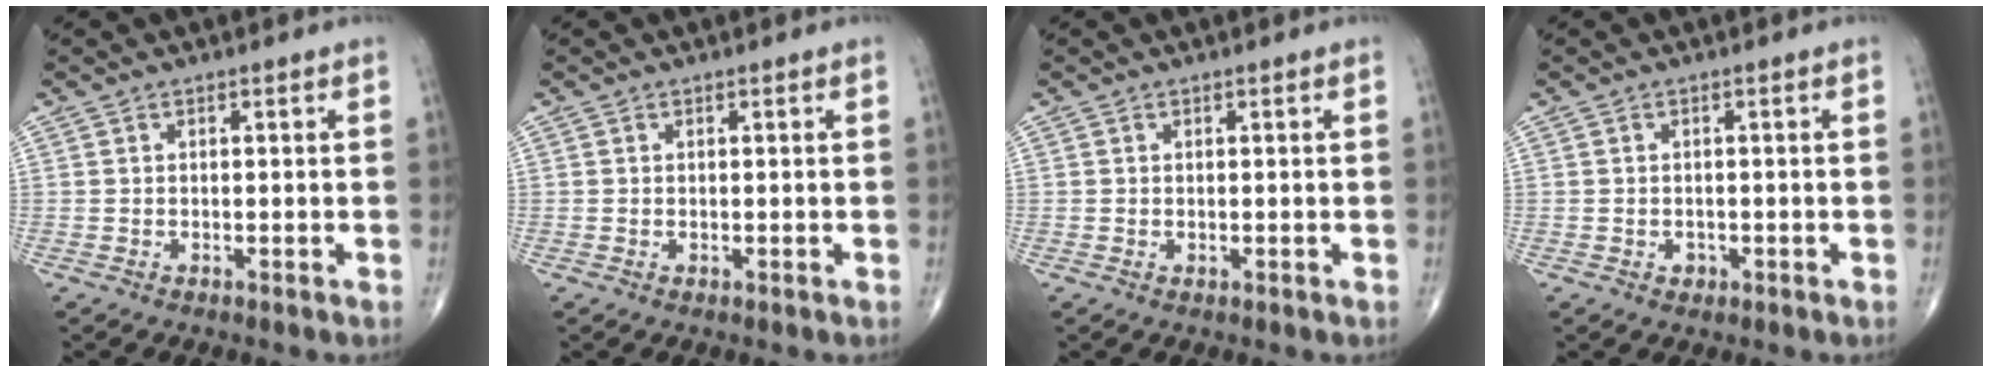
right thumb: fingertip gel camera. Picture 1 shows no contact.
{"total": 0.0}
{"total": 0.0}
{"total": 1.3, "force": [-0.5, 1.1, 0.5], "torque": [-0.002, 0.003, -0.005]}